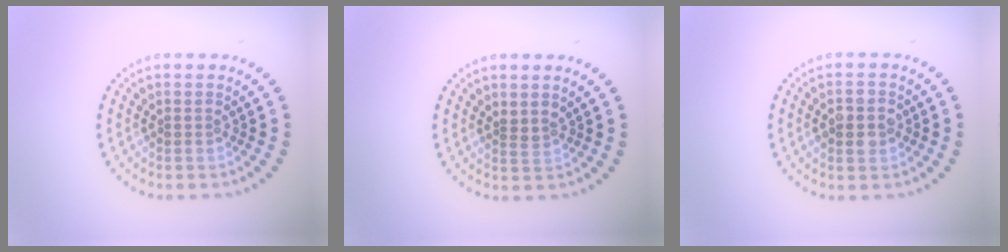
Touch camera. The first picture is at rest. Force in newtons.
{"total": 0.9, "press": 0.6, "slide": 0.7}
{"total": 2.6, "press": 2.6, "slide": 0.1}